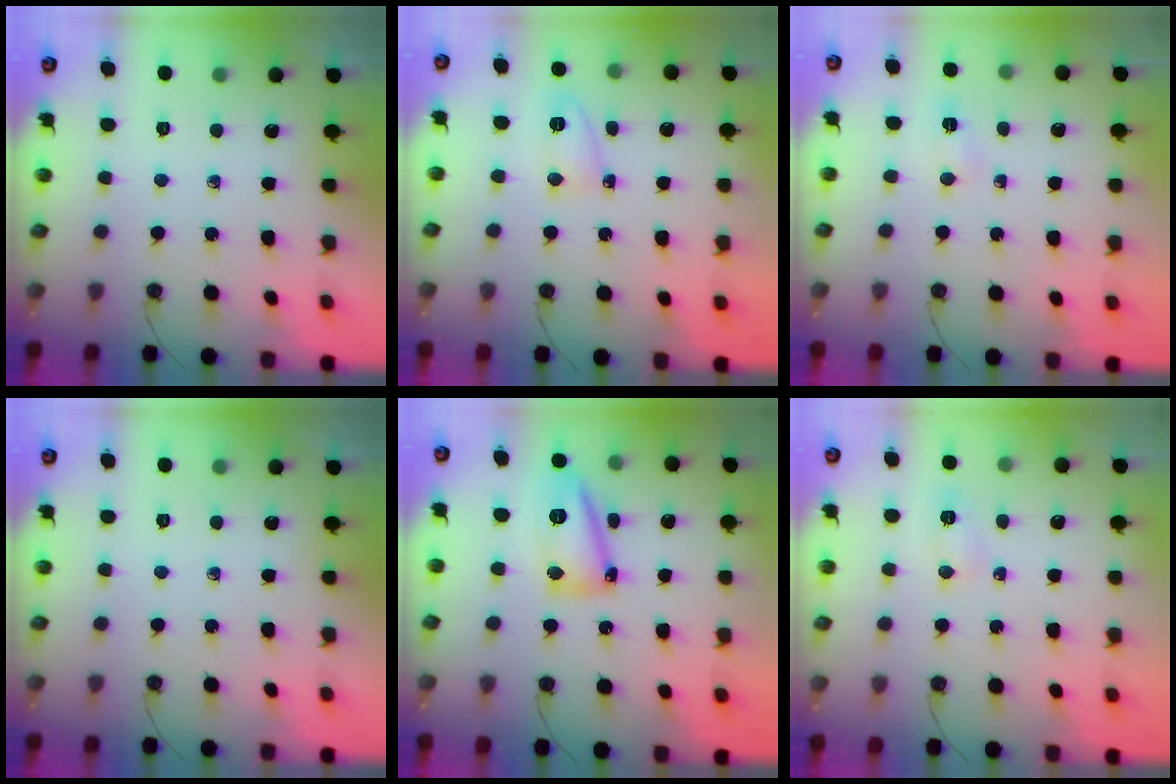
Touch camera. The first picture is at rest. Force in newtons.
{"total": 4.4, "press": 4.3, "slide": 0.8}
{"total": 2.5, "press": 2.5, "slide": 0.3}
{"total": 0.0}
{"total": 23.2, "press": 17.5, "slide": 15.3}
{"total": 7.2, "press": 7.0, "slide": 1.6}